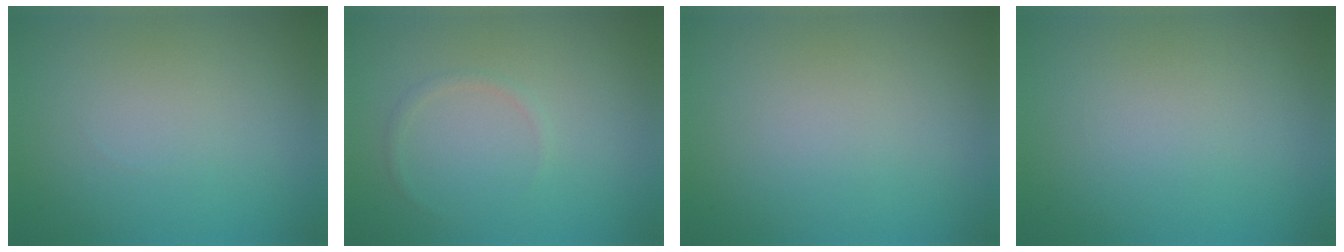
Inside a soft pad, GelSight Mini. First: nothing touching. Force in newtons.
{"total": 0.7, "press": 0.7, "slide": 0.0}
{"total": 0.0}
{"total": 0.0}